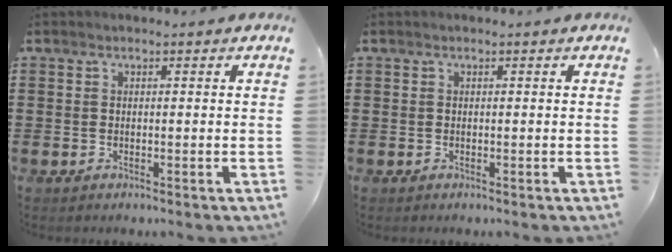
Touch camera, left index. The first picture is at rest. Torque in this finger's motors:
{"motor_torque": [1.09, 0.60, -0.01, 0.01]}